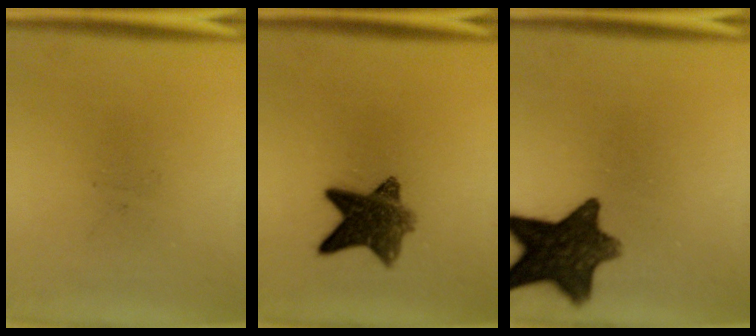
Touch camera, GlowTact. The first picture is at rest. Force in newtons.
{"total": 9.3}
{"total": 12.4}